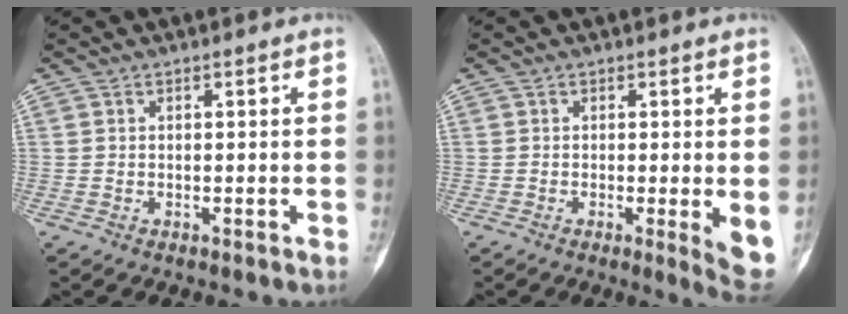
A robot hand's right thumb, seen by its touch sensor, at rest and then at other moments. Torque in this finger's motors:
{"motor_torque": [-0.55, 0.26, 0.07, 0.01, 0.07]}